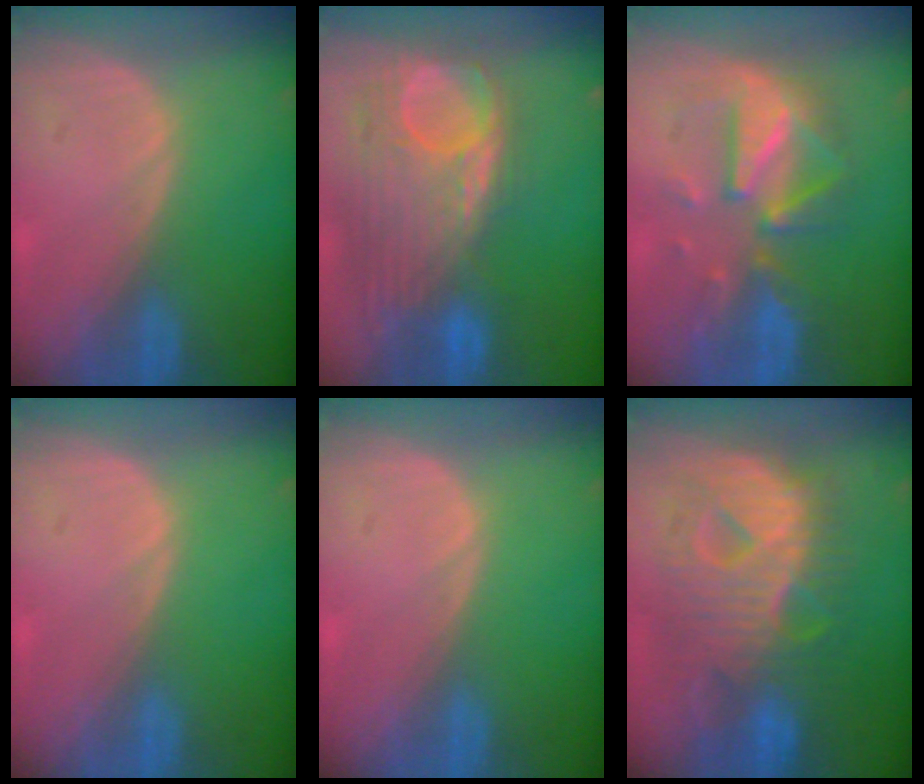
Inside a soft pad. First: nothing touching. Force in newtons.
{"total": 12.4, "press": 10.5, "slide": 6.5}
{"total": 8.8, "press": 8.8, "slide": 0.4}
{"total": 0.0}
{"total": 0.0}
{"total": 12.3, "press": 12.2, "slide": 1.3}